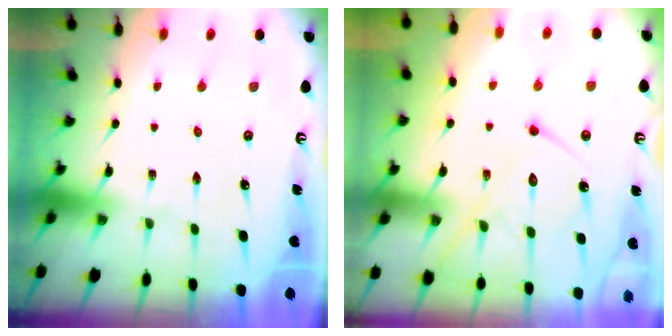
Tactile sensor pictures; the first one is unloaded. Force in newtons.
{"total": 13.1, "press": 13.0, "slide": 1.4}